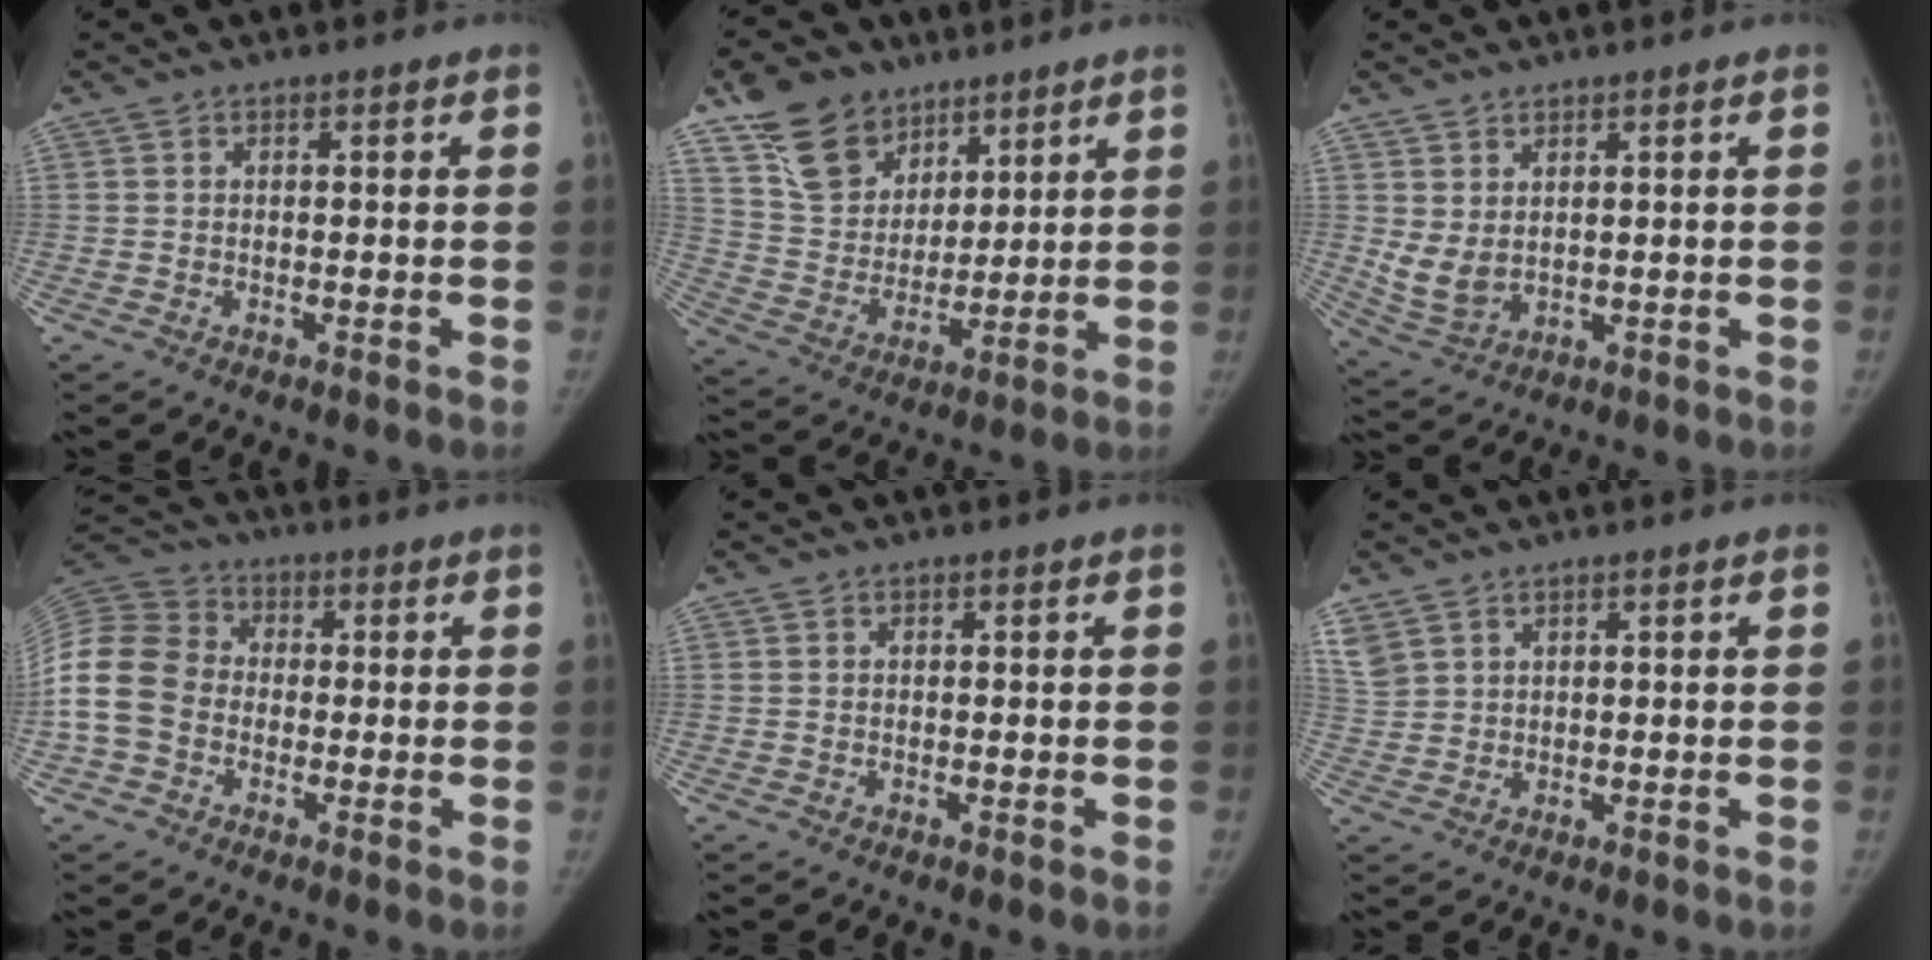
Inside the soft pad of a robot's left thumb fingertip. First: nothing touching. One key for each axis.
{"total": 15.0, "fx": 9.9, "fy": 9.8, "fz": 5.6, "tx": -0.071, "ty": -0.040, "tz": 0.192}
{"total": 5.3, "fx": 1.4, "fy": 3.3, "fz": 3.9, "tx": -0.074, "ty": -0.016, "tz": 0.045}
{"total": 13.5, "fx": -2.0, "fy": 11.0, "fz": 7.6, "tx": -0.156, "ty": 0.031, "tz": -0.049}
{"total": 0.0}
{"total": 5.3, "fx": 3.3, "fy": 3.5, "fz": 2.2, "tx": -0.056, "ty": 0.002, "tz": 0.080}